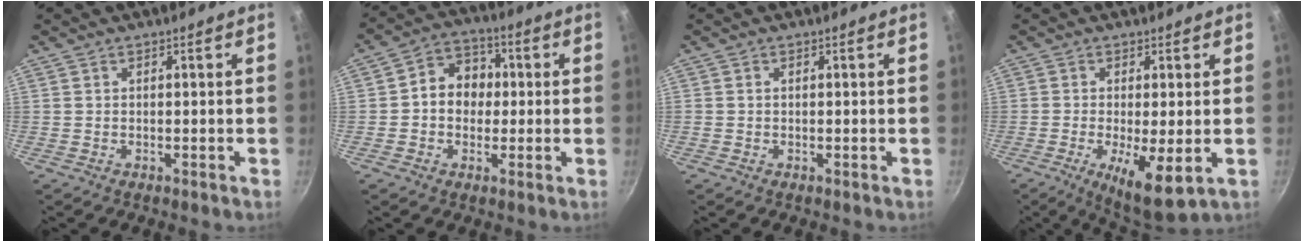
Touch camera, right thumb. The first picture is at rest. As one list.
[{"total": 8.5, "force": [0.2, 7.1, 4.6], "torque": [-0.030, 0.019, -0.011]}, {"total": 0.0}, {"total": 9.3, "force": [-2.1, 2.6, 8.7], "torque": [-0.144, -0.012, -0.024]}]